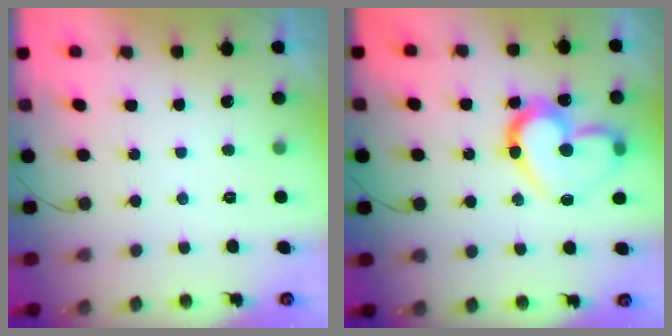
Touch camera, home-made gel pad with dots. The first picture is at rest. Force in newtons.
{"total": 16.8, "press": 16.7, "slide": 1.5}